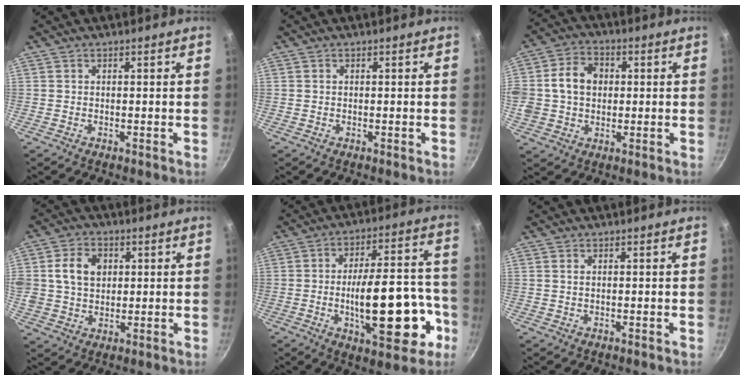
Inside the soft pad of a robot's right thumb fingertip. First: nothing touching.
{"total": 0.0}
{"total": 10.8, "force": [1.4, 8.6, 6.4], "torque": [-0.100, 0.015, 0.013]}
{"total": 9.4, "force": [2.2, 7.2, 5.7], "torque": [-0.090, 0.004, 0.033]}
{"total": 21.1, "force": [-6.3, 8.8, 18.1], "torque": [-0.226, 0.040, -0.079]}
{"total": 0.7, "force": [0.2, 0.3, 0.5], "torque": [-0.010, 0.001, 0.004]}